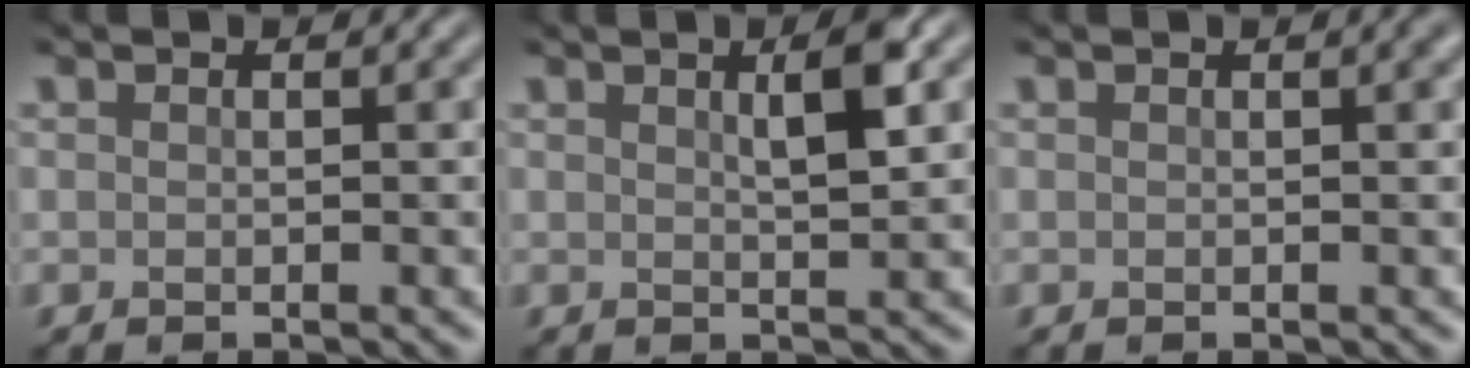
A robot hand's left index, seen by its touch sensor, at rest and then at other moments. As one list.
[{"total": 2.8, "force": [1.1, 0.6, 2.5], "torque": [-0.034, 0.006, 0.017]}, {"total": 1.1, "force": [0.4, 0.4, 1.0], "torque": [-0.009, 0.006, 0.004]}]